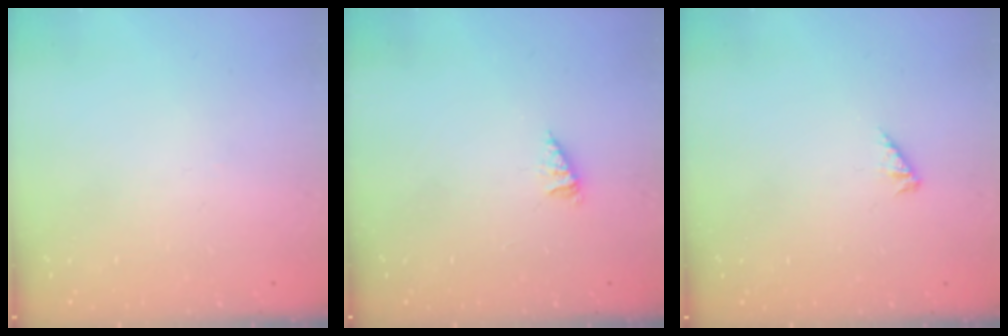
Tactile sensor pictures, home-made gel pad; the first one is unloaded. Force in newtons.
{"total": 1.4, "press": 1.4, "slide": 0.2}
{"total": 1.7, "press": 1.6, "slide": 0.4}